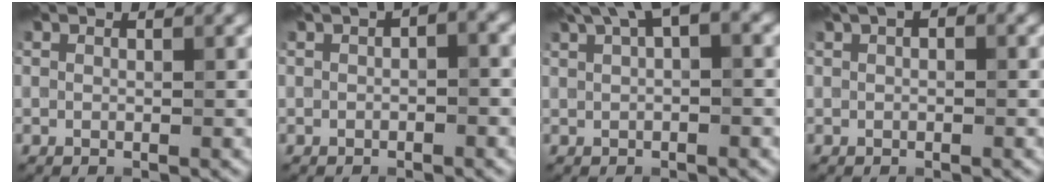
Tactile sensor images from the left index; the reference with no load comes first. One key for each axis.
{"total": 2.3, "fx": 0.3, "fy": 1.0, "fz": 2.1, "tx": -0.023, "ty": 0.014, "tz": 0.002}
{"total": 4.6, "fx": 2.4, "fy": 1.5, "fz": 3.7, "tx": -0.061, "ty": 0.020, "tz": 0.038}
{"total": 1.7, "fx": 0.7, "fy": 0.9, "fz": 1.3, "tx": -0.015, "ty": 0.010, "tz": 0.005}